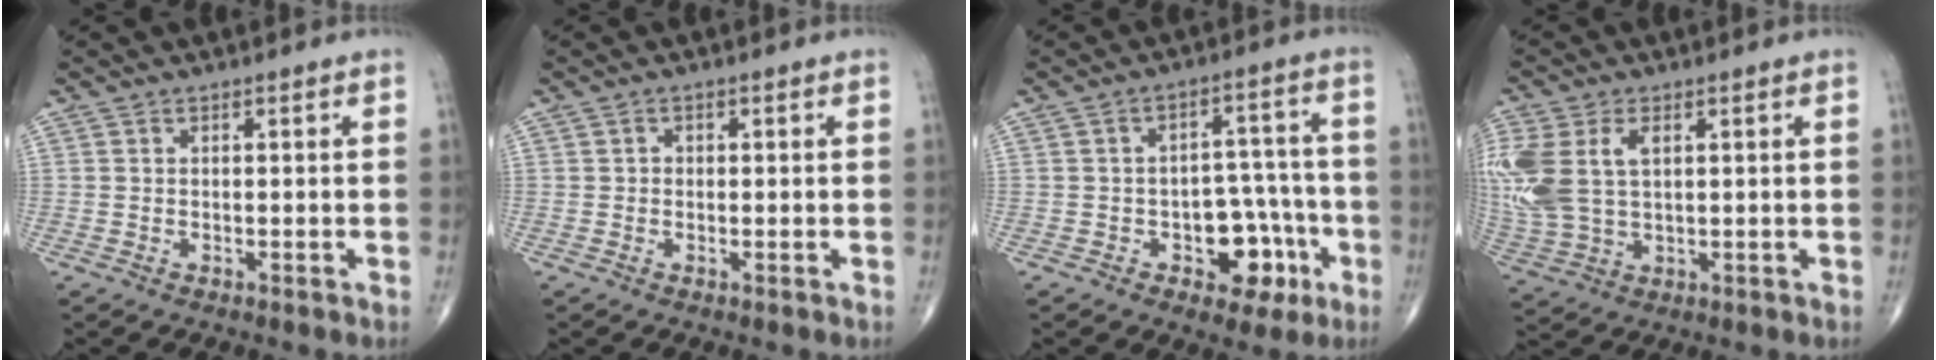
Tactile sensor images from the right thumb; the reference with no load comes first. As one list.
[{"total": 0.9, "force": [0.0, 0.8, 0.3], "torque": [0.001, 0.002, -0.002]}, {"total": 10.4, "force": [-4.0, 6.7, 6.9], "torque": [-0.048, 0.042, -0.050]}, {"total": 15.2, "force": [3.2, 9.6, 11.4], "torque": [-0.294, 0.003, 0.069]}]